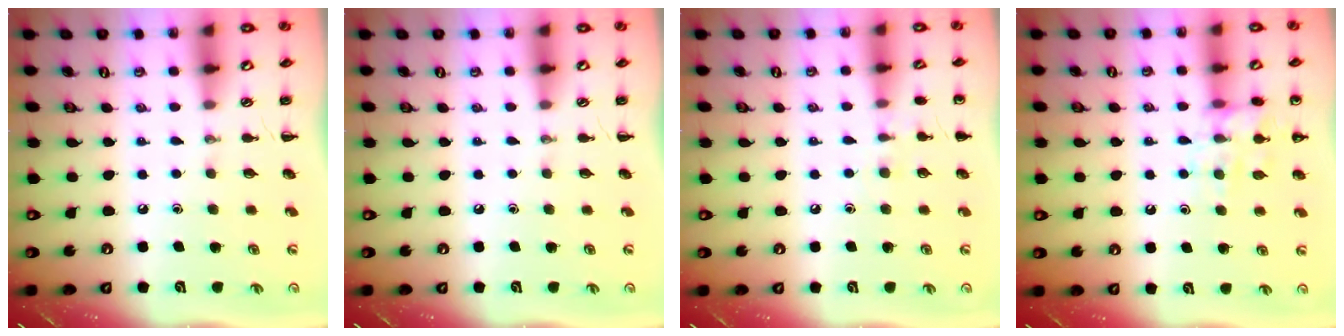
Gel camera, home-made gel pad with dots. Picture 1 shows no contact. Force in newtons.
{"total": 0.0}
{"total": 6.0, "press": 5.7, "slide": 1.9}
{"total": 12.6, "press": 12.5, "slide": 1.8}